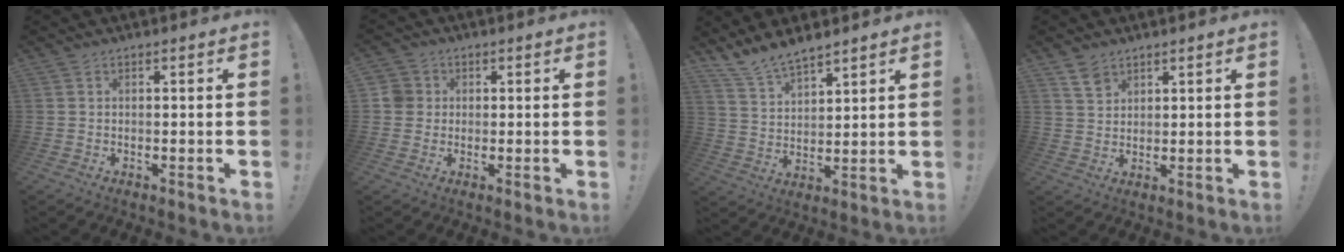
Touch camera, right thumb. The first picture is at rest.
{"total": 4.8, "force": [0.5, 4.6, 1.3], "torque": [-0.030, 0.010, 0.011]}
{"total": 8.5, "force": [7.9, 2.4, 2.0], "torque": [-0.059, -0.054, 0.155]}
{"total": 5.0, "force": [3.5, 3.0, 1.8], "torque": [-0.028, -0.016, 0.068]}